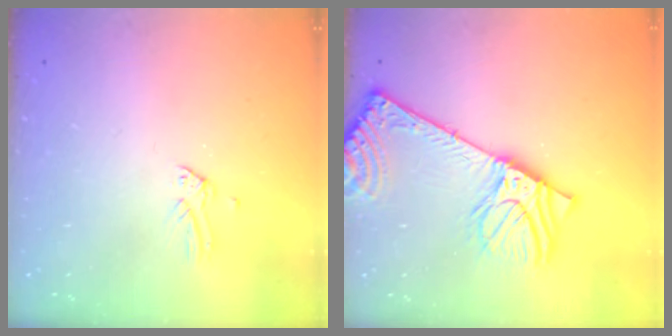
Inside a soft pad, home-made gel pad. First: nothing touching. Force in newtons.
{"total": 14.7, "press": 14.3, "slide": 3.6}